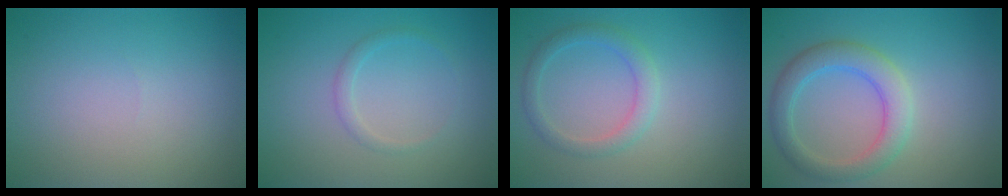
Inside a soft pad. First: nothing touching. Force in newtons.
{"total": 1.0, "press": 1.0, "slide": 0.1}
{"total": 2.2, "press": 2.2, "slide": 0.1}
{"total": 3.8, "press": 3.8, "slide": 0.2}